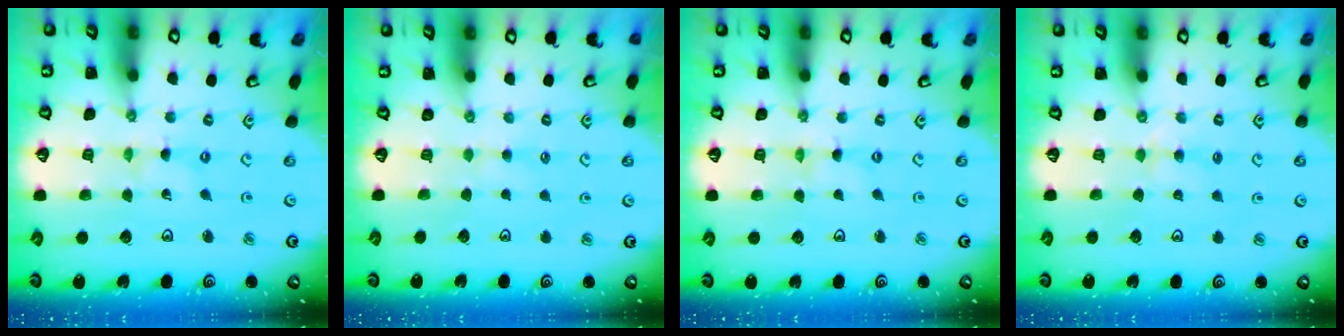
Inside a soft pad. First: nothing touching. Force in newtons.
{"total": 1.9, "press": 1.9, "slide": 0.3}
{"total": 0.0}
{"total": 2.8, "press": 2.8, "slide": 0.5}